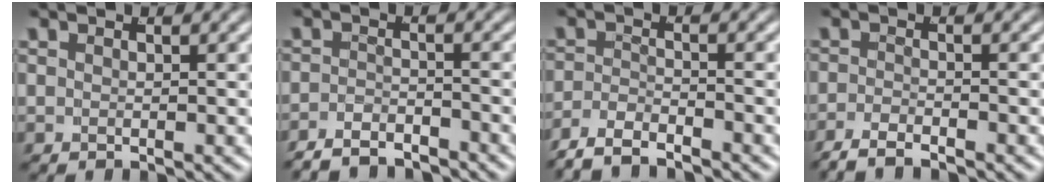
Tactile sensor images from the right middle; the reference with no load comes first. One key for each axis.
{"total": 4.3, "fx": -4.1, "fy": 1.1, "fz": 0.7, "tx": -0.010, "ty": -0.013, "tz": -0.065}
{"total": 3.8, "fx": -3.4, "fy": 1.1, "fz": 1.1, "tx": -0.029, "ty": -0.009, "tz": -0.055}
{"total": 2.5, "fx": -2.4, "fy": 0.3, "fz": 0.6, "tx": -0.020, "ty": -0.009, "tz": -0.040}